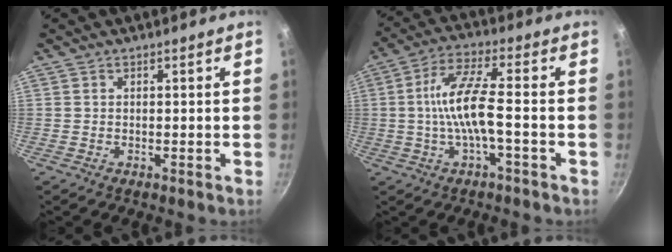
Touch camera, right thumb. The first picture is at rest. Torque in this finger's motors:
{"motor_torque": [1.73, 3.28, 1.09, 0.00, 0.15]}